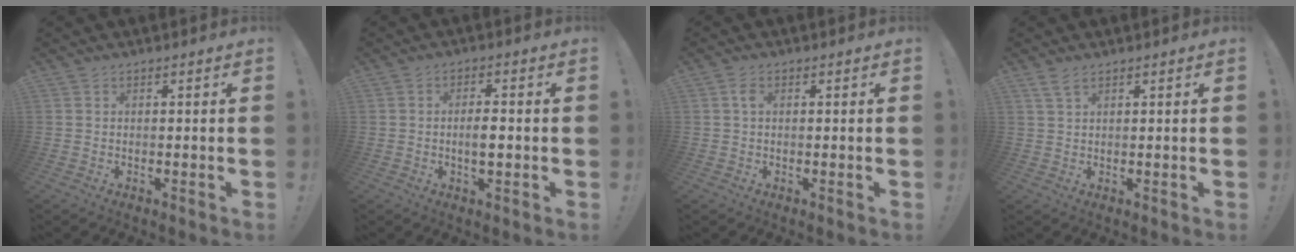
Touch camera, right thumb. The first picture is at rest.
{"total": 4.2, "force": [-0.7, 1.4, 3.9], "torque": [-0.060, -0.003, -0.018]}
{"total": 1.9, "force": [0.4, 1.1, 1.5], "torque": [-0.037, 0.008, 0.007]}
{"total": 3.0, "force": [2.0, 1.2, 1.9], "torque": [-0.035, -0.003, 0.037]}